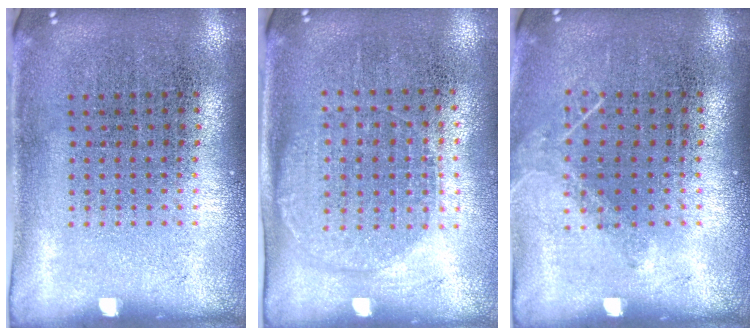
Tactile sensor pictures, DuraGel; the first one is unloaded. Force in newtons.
{"total": 1.4, "press": 1.2, "slide": 0.6}
{"total": 1.0, "press": 0.9, "slide": 0.2}